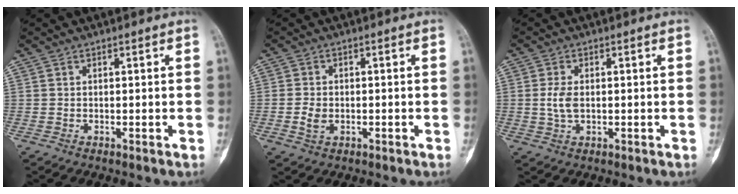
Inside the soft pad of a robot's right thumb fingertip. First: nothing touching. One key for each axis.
{"total": 3.2, "fx": -0.9, "fy": 2.3, "fz": 2.0, "tx": -0.035, "ty": 0.004, "tz": -0.015}
{"total": 3.5, "fx": 0.0, "fy": 2.0, "fz": 2.9, "tx": -0.062, "ty": 0.001, "tz": 0.000}